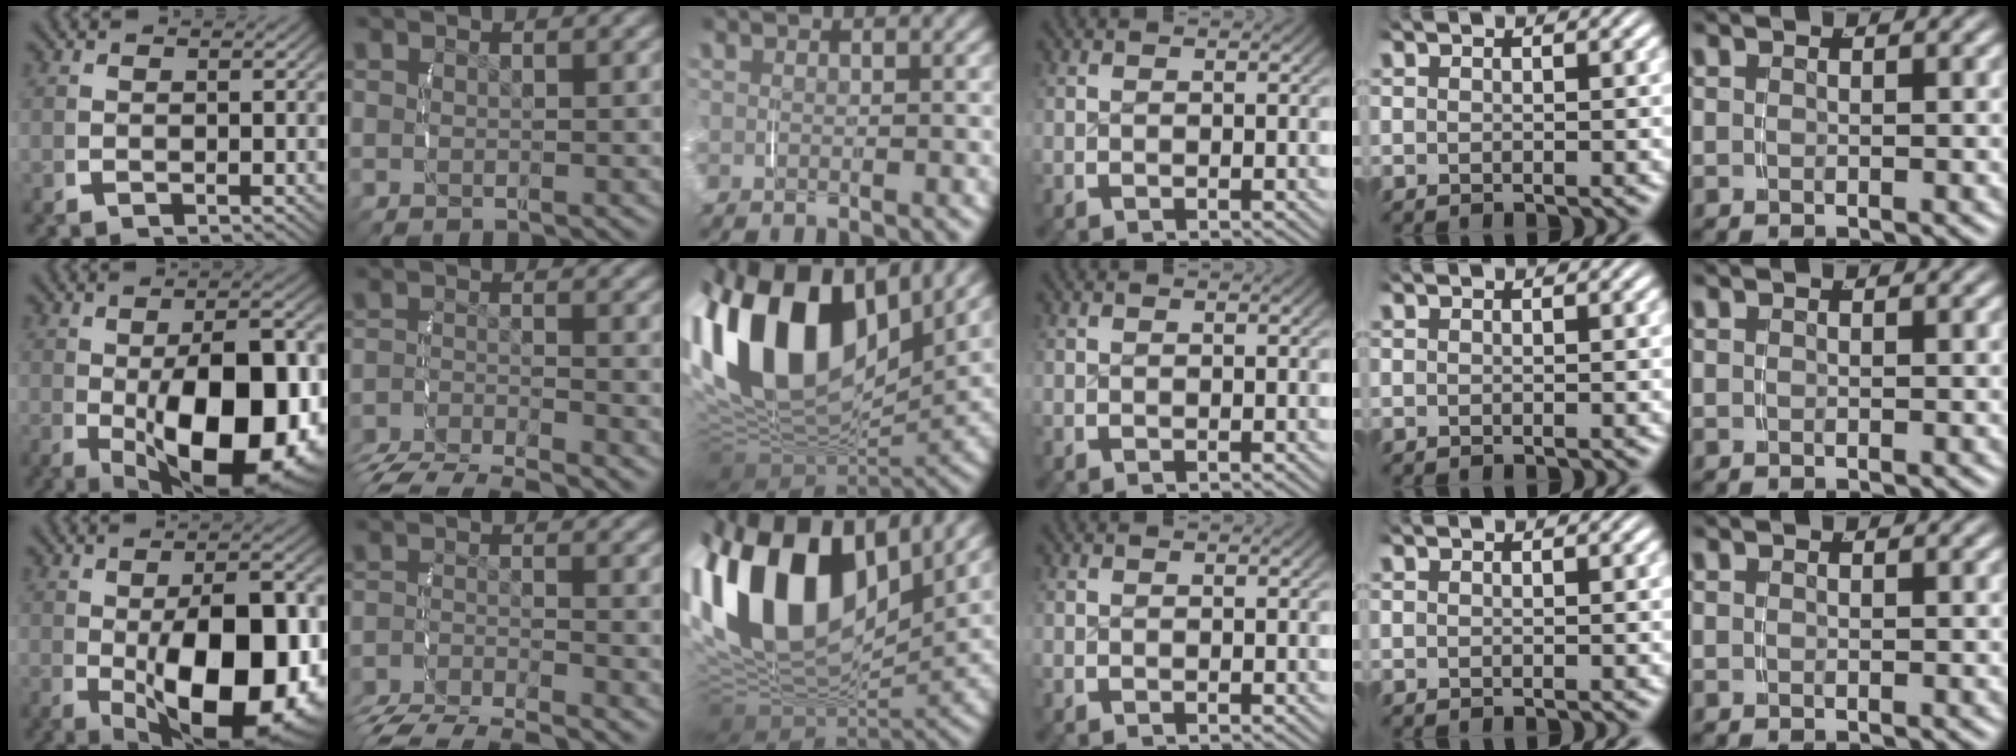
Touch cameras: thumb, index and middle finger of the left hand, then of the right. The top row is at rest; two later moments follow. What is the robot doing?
{"motion": "grasp_and_lifting", "object": "velcro strap"}